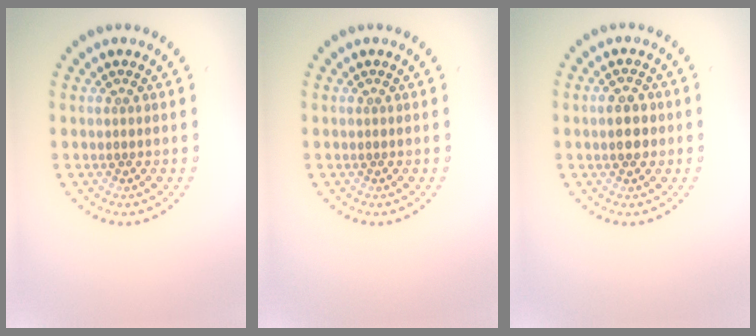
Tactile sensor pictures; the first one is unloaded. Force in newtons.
{"total": 0.0}
{"total": 2.2, "press": 2.2, "slide": 0.1}